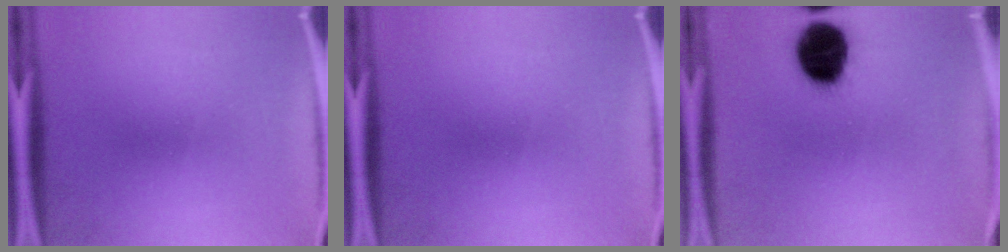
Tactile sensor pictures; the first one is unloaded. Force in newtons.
{"total": 0.0}
{"total": 12.3}